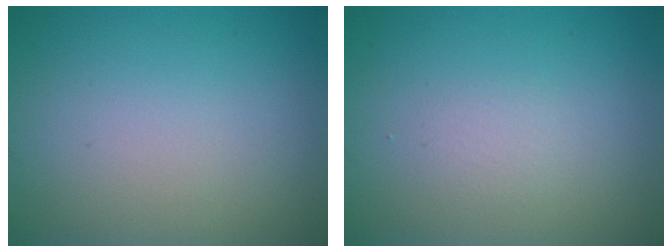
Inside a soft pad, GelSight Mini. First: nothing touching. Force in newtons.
{"total": 1.1, "press": 1.1, "slide": 0.1}